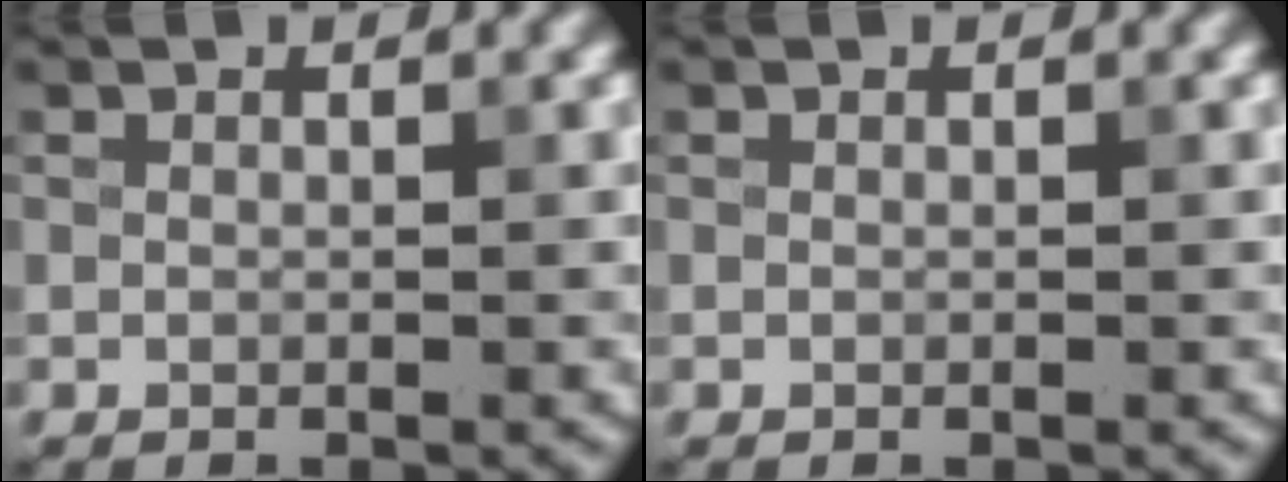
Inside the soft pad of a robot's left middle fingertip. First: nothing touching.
{"total": 0.0}